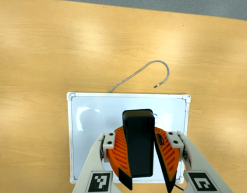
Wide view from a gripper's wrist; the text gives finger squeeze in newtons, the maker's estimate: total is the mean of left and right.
{"total": 10.2, "left": 10.3, "right": 10.1}